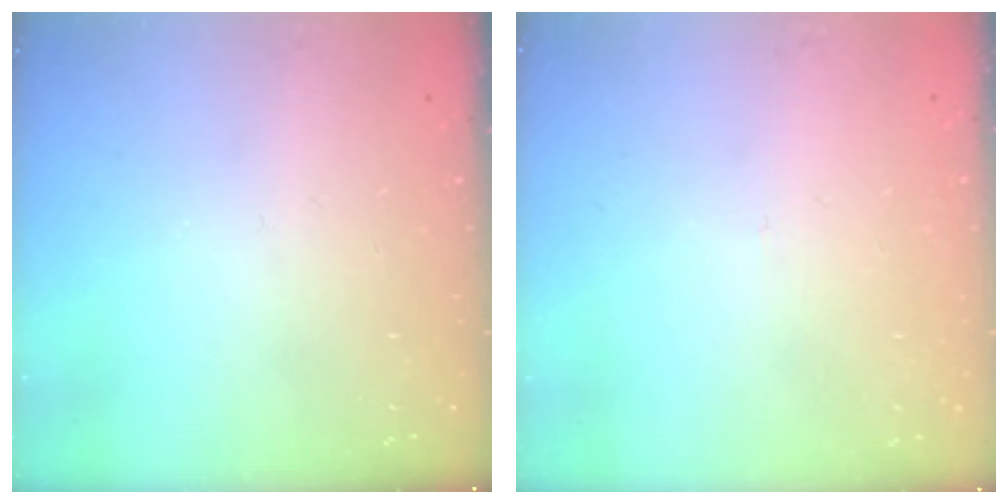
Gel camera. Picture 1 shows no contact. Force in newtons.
{"total": 2.7, "press": 2.7, "slide": 0.3}